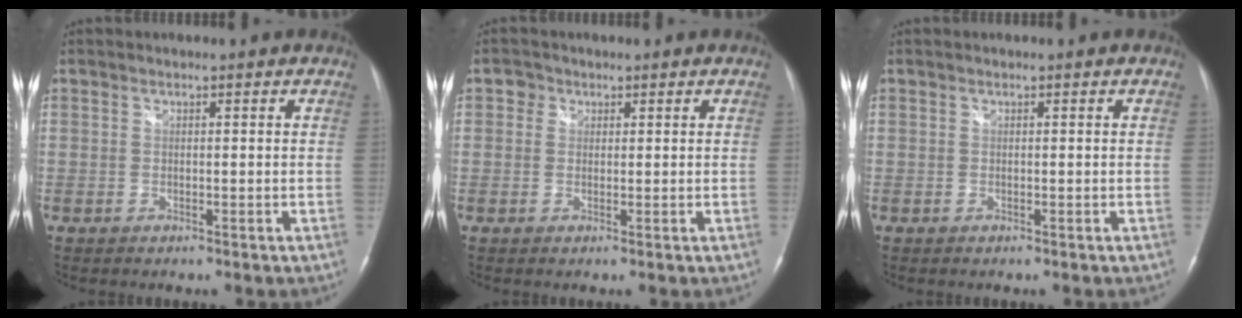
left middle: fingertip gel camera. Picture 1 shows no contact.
{"total": 1.9, "force": [0.7, 1.7, 0.4], "torque": [-0.001, 0.005, 0.006]}
{"total": 0.0}